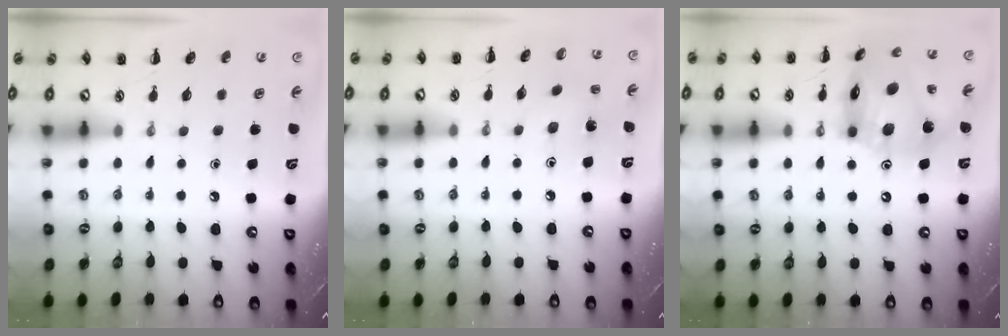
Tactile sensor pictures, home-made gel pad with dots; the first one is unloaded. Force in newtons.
{"total": 1.6, "press": 1.5, "slide": 0.6}
{"total": 18.3, "press": 18.0, "slide": 3.6}